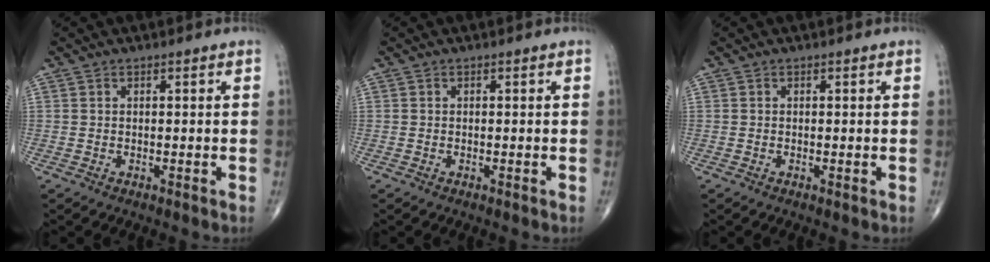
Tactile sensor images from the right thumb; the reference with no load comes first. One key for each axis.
{"total": 0.0}
{"total": 0.0}